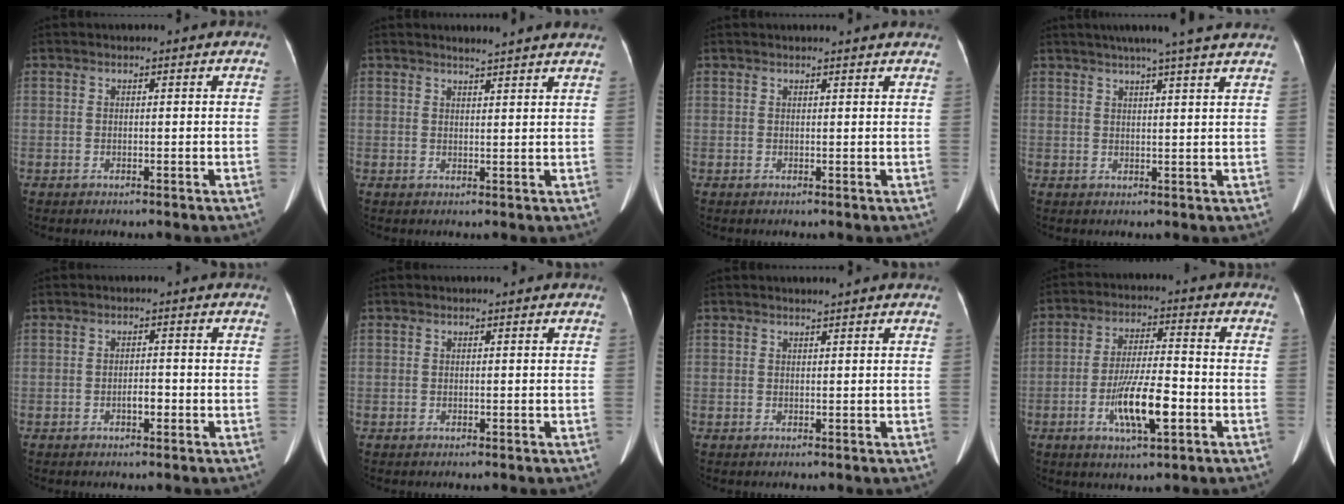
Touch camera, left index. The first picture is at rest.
{"total": 6.2, "force": [5.8, -0.2, 2.3], "torque": [-0.034, 0.008, 0.059]}
{"total": 4.1, "force": [3.9, 0.2, 1.1], "torque": [-0.017, 0.011, 0.036]}
{"total": 12.3, "force": [10.3, -0.3, 6.8], "torque": [-0.101, 0.029, 0.119]}
{"total": 1.7, "force": [-0.8, 0.7, 1.3], "torque": [-0.021, 0.003, -0.011]}
{"total": 0.0}
{"total": 1.1, "force": [1.0, -0.3, 0.4], "torque": [-0.010, 0.004, 0.021]}
{"total": 10.0, "force": [-3.4, 1.9, 9.2], "torque": [-0.175, -0.003, -0.058]}